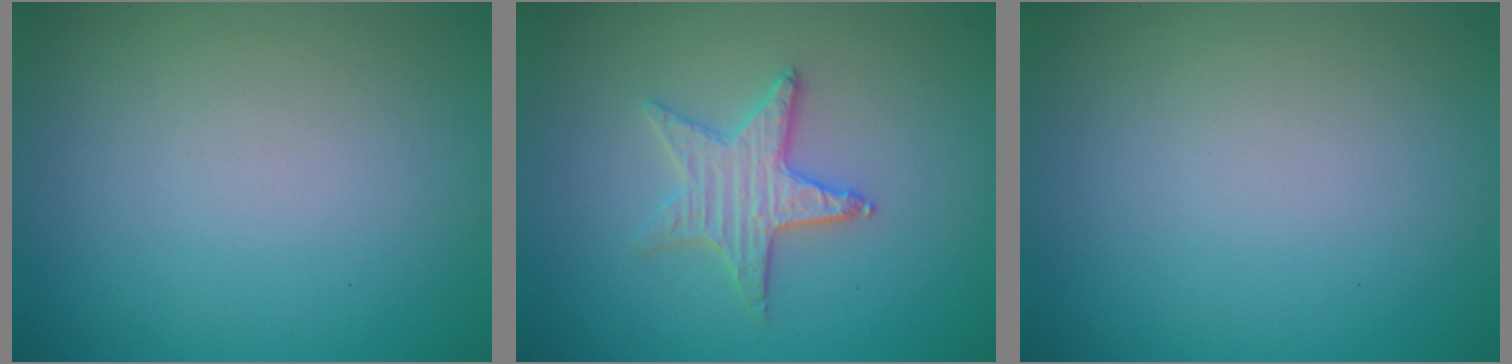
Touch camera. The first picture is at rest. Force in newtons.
{"total": 2.9, "press": 2.8, "slide": 0.8}
{"total": 0.0}